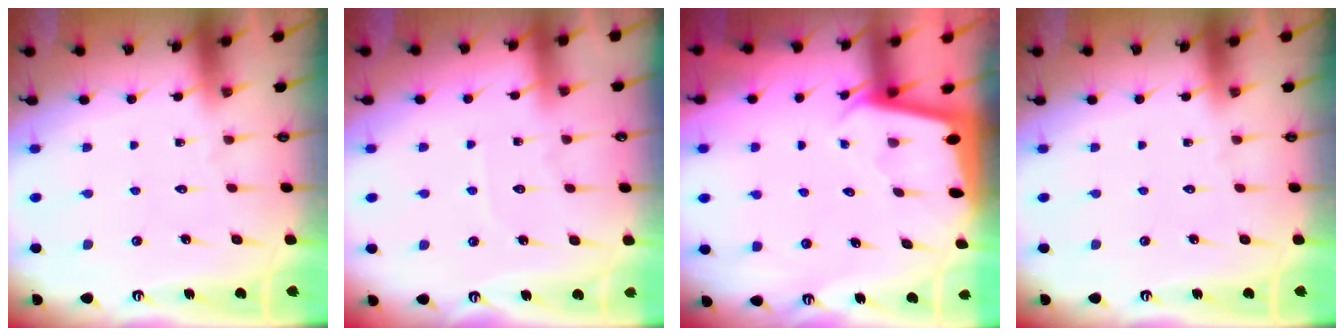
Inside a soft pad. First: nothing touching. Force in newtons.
{"total": 2.9, "press": 2.9, "slide": 0.4}
{"total": 1.9, "press": 1.9, "slide": 0.1}
{"total": 0.0}